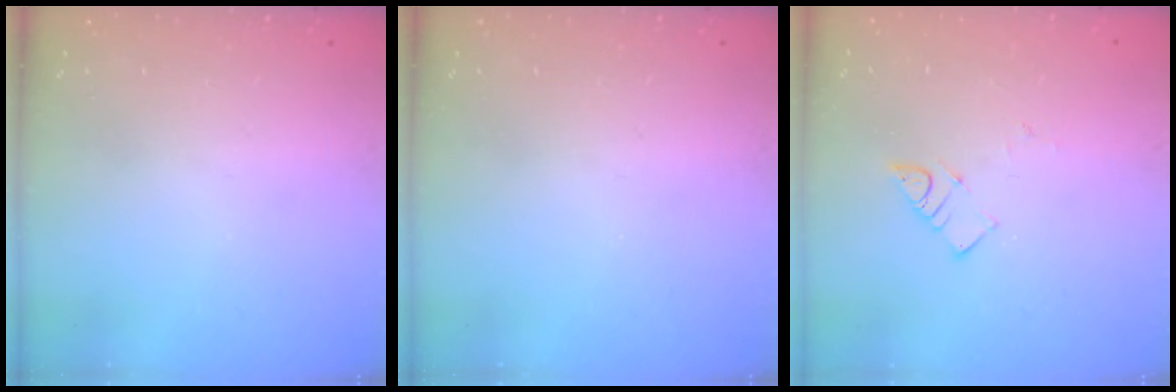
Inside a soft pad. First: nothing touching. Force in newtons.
{"total": 0.0}
{"total": 3.9, "press": 3.9, "slide": 0.5}